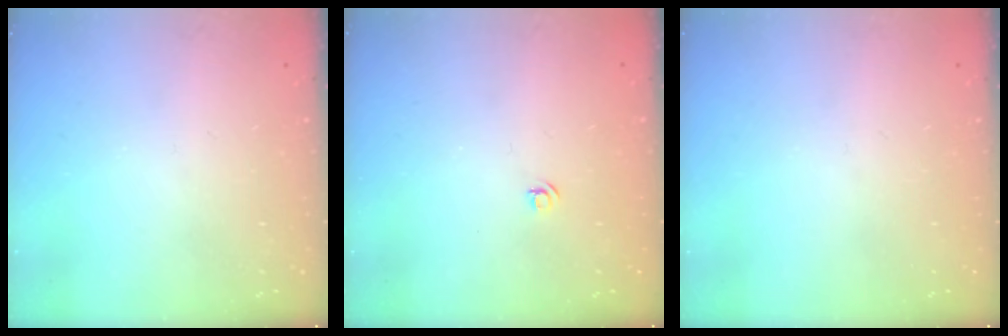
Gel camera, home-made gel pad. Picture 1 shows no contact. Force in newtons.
{"total": 3.5, "press": 3.4, "slide": 0.5}
{"total": 0.0}